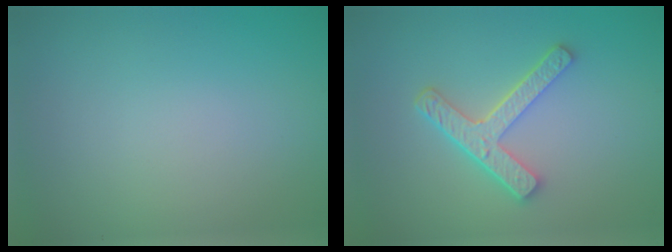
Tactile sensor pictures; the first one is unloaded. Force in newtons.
{"total": 4.3, "press": 3.3, "slide": 2.8}